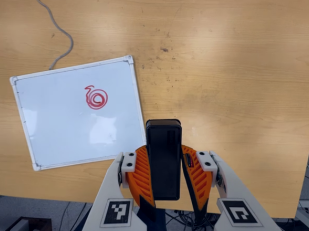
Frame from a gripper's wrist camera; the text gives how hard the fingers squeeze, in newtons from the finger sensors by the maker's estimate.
{"total": 8.7, "left": 7.5, "right": 9.9}